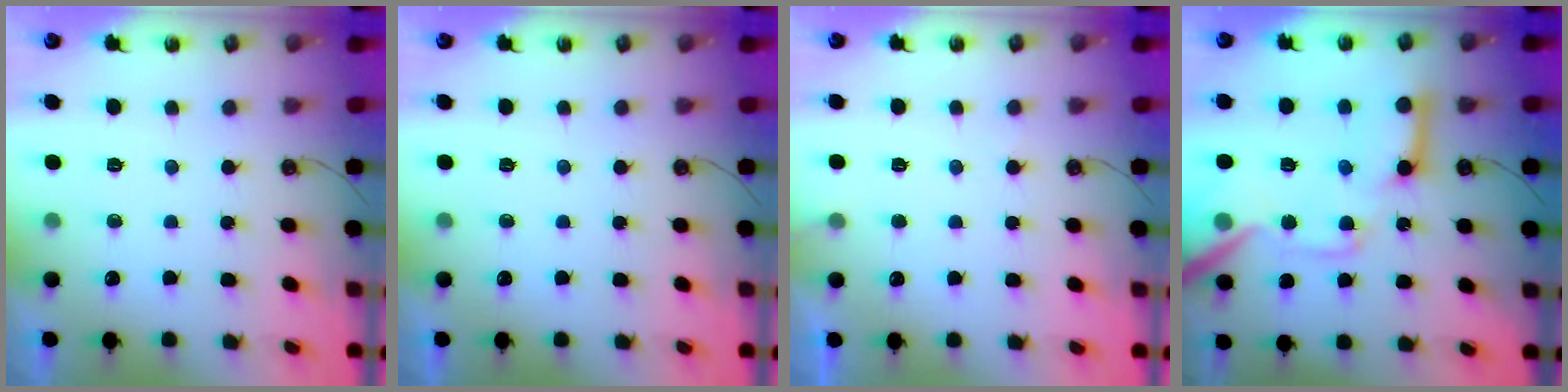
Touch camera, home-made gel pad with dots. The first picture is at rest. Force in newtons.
{"total": 0.0}
{"total": 5.6, "press": 5.6, "slide": 0.3}
{"total": 20.2, "press": 20.1, "slide": 2.4}